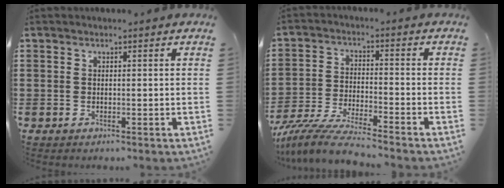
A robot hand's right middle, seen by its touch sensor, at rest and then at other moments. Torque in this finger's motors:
{"motor_torque": [1.62, -0.51, 0.68, 0.21]}